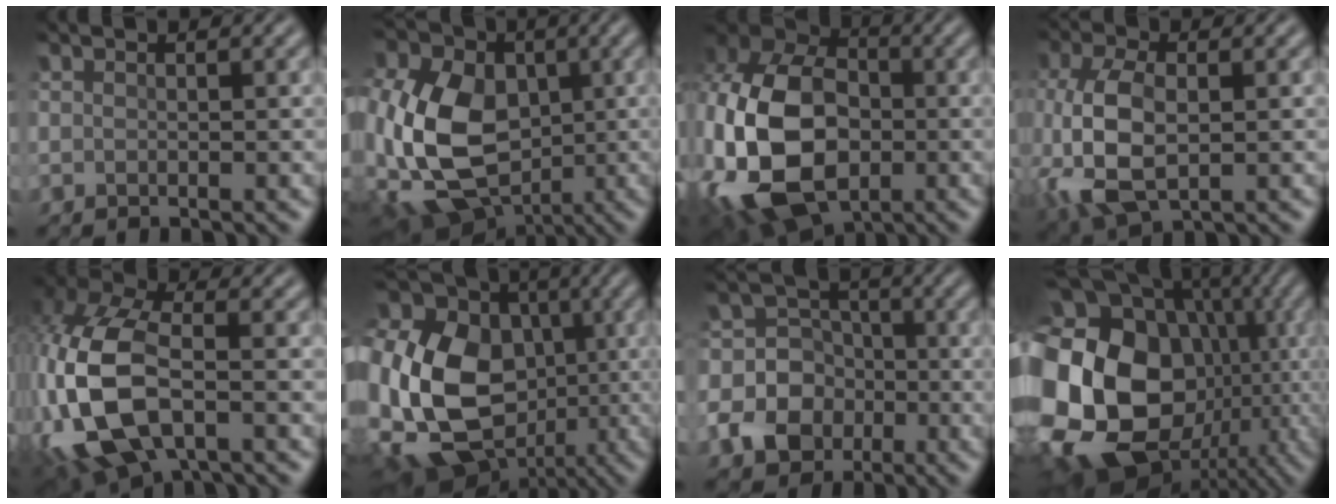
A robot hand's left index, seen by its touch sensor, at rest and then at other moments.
{"total": 14.8, "force": [-1.0, 11.1, 9.7], "torque": [-0.226, -0.013, -0.007]}
{"total": 17.8, "force": [-3.5, 12.7, 12.0], "torque": [-0.273, -0.025, -0.061]}
{"total": 8.2, "force": [-1.3, 4.6, 6.6], "torque": [-0.171, -0.014, -0.021]}
{"total": 12.5, "force": [-3.0, 7.3, 9.7], "torque": [-0.249, -0.008, -0.056]}
{"total": 21.0, "force": [-1.6, 17.3, 11.9], "torque": [-0.288, 0.004, -0.050]}
{"total": 8.9, "force": [-3.1, 8.0, 2.5], "torque": [-0.051, -0.002, -0.077]}
{"total": 22.8, "force": [-1.8, 18.6, 13.1], "torque": [-0.259, 0.003, -0.052]}